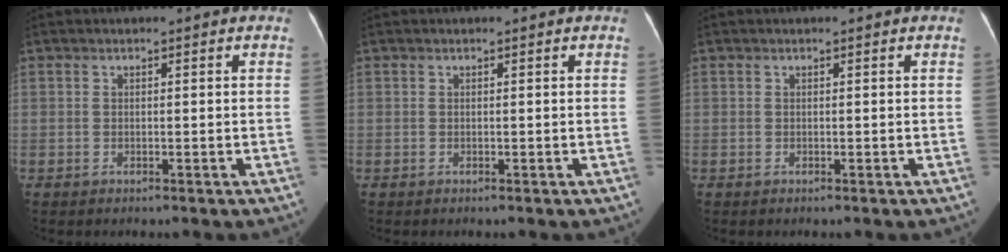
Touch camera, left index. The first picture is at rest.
{"total": 0.0}
{"total": 0.0}